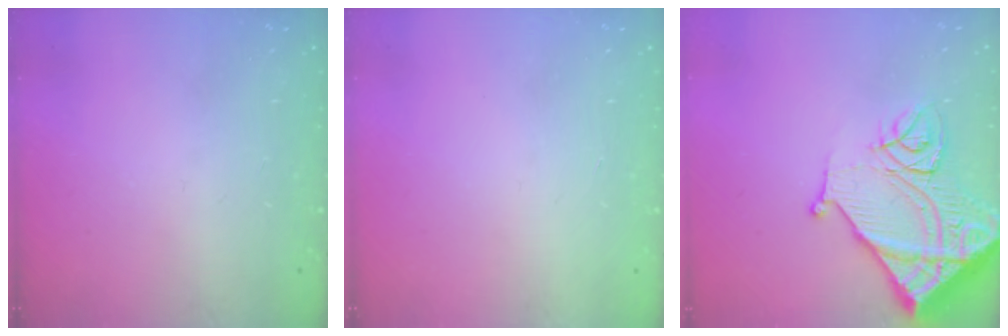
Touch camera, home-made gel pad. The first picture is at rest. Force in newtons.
{"total": 1.5, "press": 1.5, "slide": 0.1}
{"total": 16.9, "press": 16.8, "slide": 2.1}